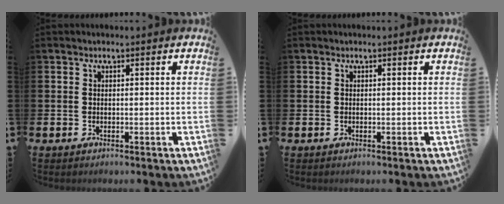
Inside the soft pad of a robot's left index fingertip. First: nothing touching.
{"total": 0.0}